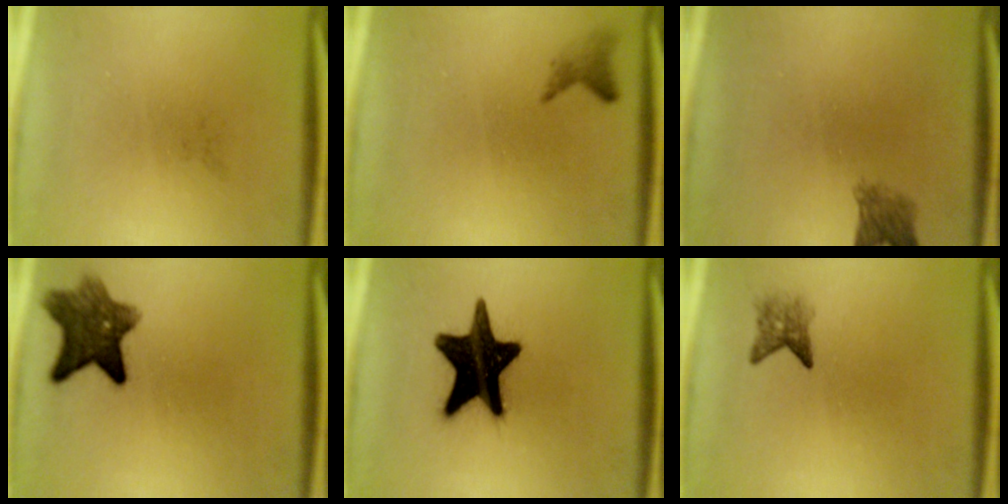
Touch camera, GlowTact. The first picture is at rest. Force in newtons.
{"total": 1.4}
{"total": 2.9}
{"total": 8.4}
{"total": 18.1}
{"total": 2.2}